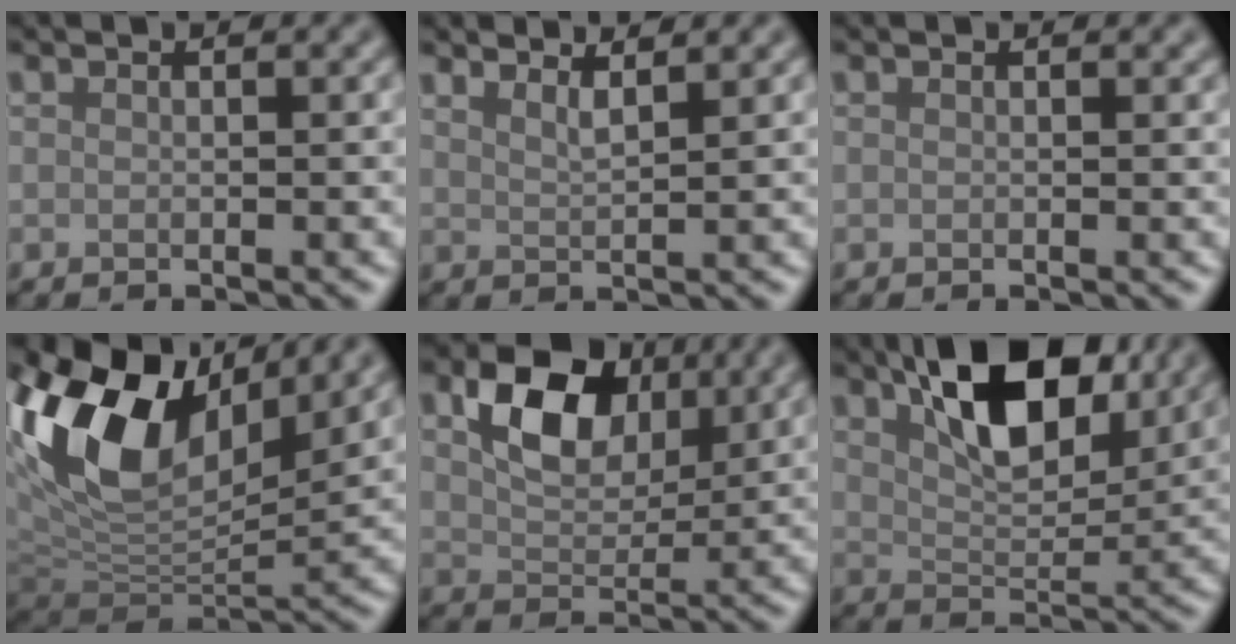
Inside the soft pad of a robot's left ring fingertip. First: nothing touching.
{"total": 2.1, "force": [1.8, 0.4, 1.0], "torque": [-0.008, 0.001, 0.027]}
{"total": 0.6, "force": [0.4, 0.2, 0.3], "torque": [-0.003, 0.000, 0.001]}
{"total": 14.2, "force": [5.4, 8.1, 10.3], "torque": [-0.214, 0.025, 0.101]}
{"total": 7.3, "force": [2.9, 4.6, 4.8], "torque": [-0.097, 0.002, 0.047]}
{"total": 9.4, "force": [4.6, 4.3, 6.9], "torque": [-0.117, 0.010, 0.078]}